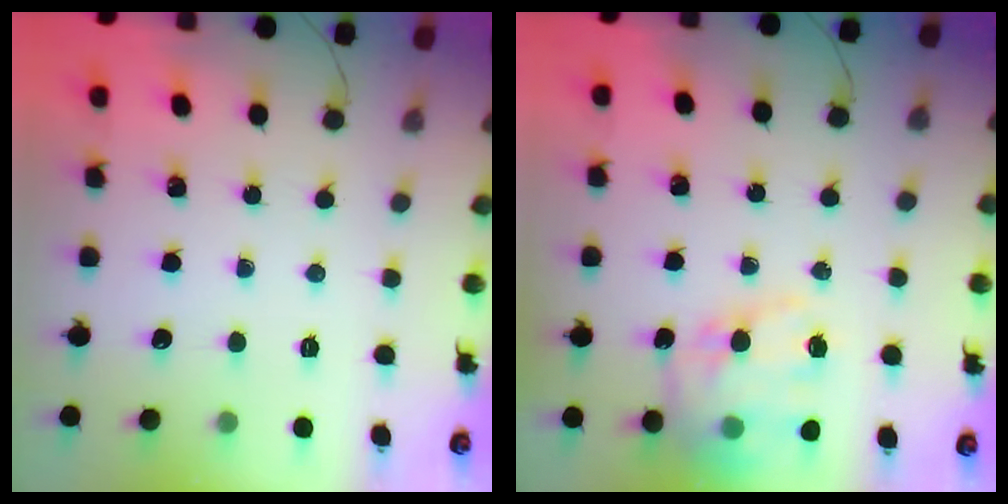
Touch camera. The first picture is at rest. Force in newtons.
{"total": 17.0, "press": 16.6, "slide": 3.6}